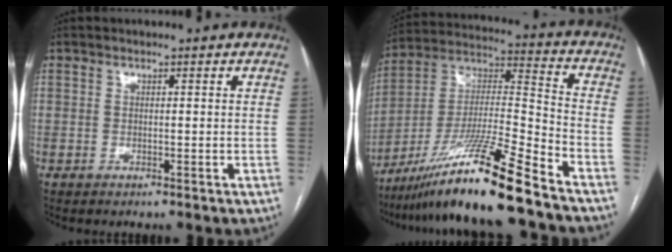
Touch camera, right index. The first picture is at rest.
{"total": 19.0, "force": [-14.2, -1.3, 12.5], "torque": [-0.253, -0.020, -0.260]}